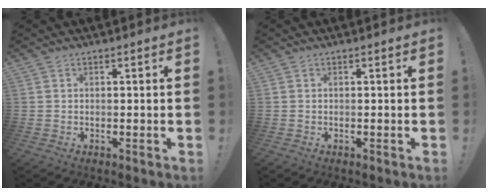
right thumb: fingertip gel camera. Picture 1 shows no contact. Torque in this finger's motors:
{"motor_torque": [0.00, 0.00, 0.00, 0.00, 0.00]}